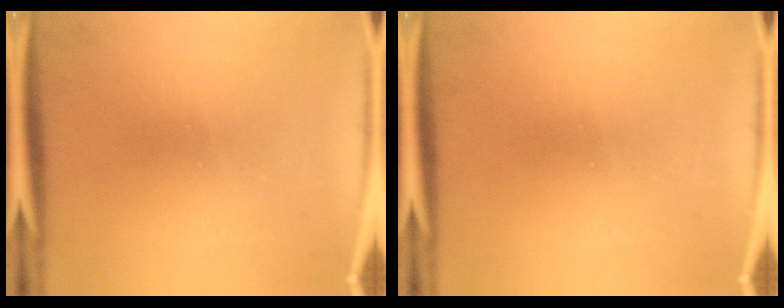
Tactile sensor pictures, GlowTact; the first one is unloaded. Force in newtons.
{"total": 0.0}